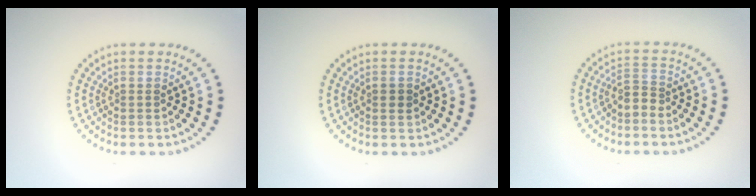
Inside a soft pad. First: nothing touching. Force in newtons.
{"total": 0.9, "press": 0.9, "slide": 0.1}
{"total": 1.7, "press": 1.3, "slide": 1.1}